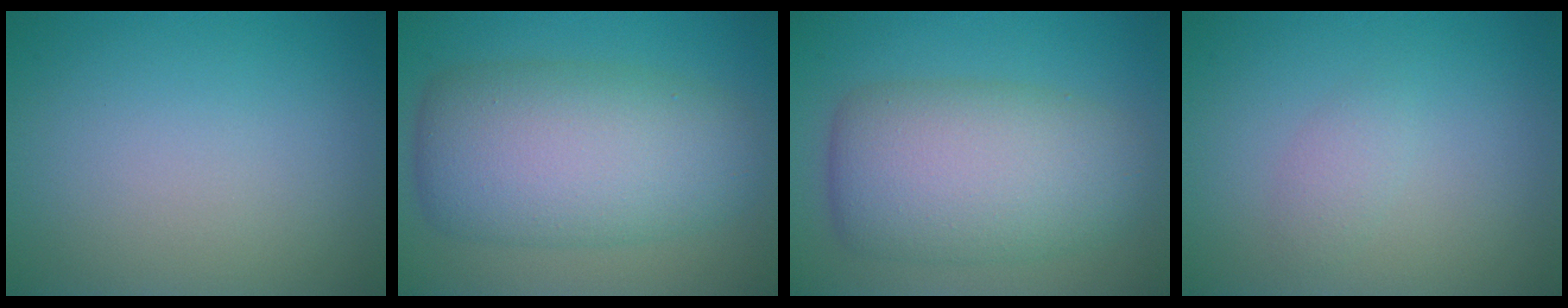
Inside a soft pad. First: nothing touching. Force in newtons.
{"total": 9.4, "press": 9.4, "slide": 0.5}
{"total": 8.6, "press": 8.6, "slide": 0.4}
{"total": 1.2, "press": 1.2, "slide": 0.1}